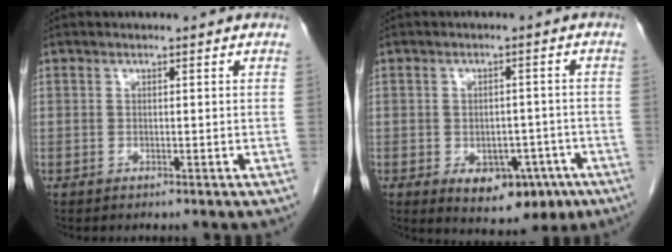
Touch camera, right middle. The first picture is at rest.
{"total": 8.4, "force": [-3.9, 5.2, 5.3], "torque": [-0.057, 0.006, -0.041]}